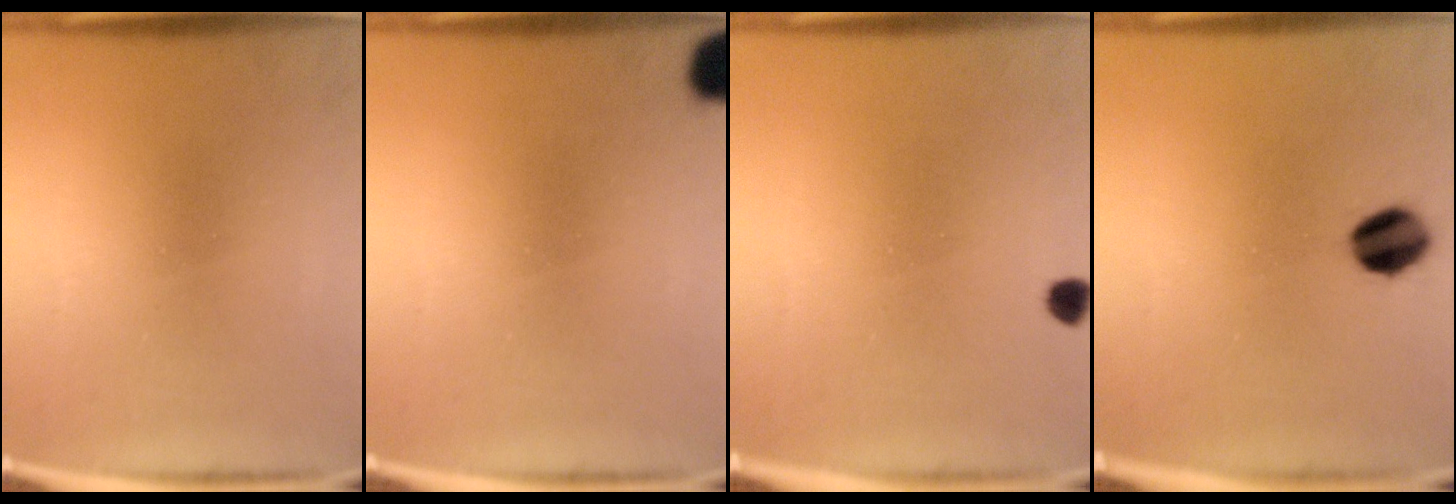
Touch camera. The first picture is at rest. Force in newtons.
{"total": 5.5}
{"total": 1.7}
{"total": 7.8}